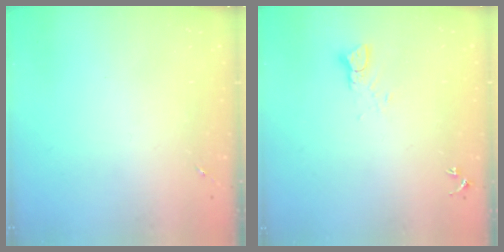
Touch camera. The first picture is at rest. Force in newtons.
{"total": 3.5, "press": 3.5, "slide": 0.3}